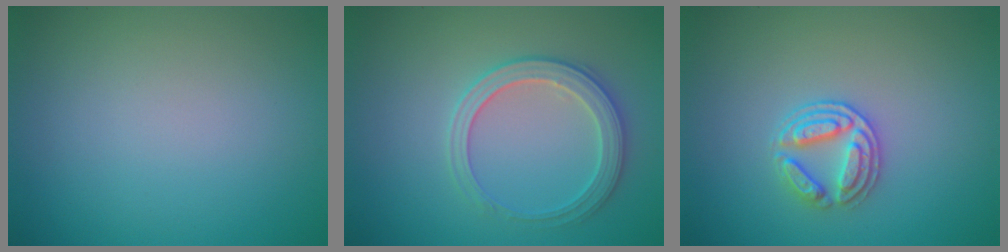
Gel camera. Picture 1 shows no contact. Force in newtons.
{"total": 3.3, "press": 3.2, "slide": 0.4}
{"total": 2.9, "press": 2.7, "slide": 1.0}